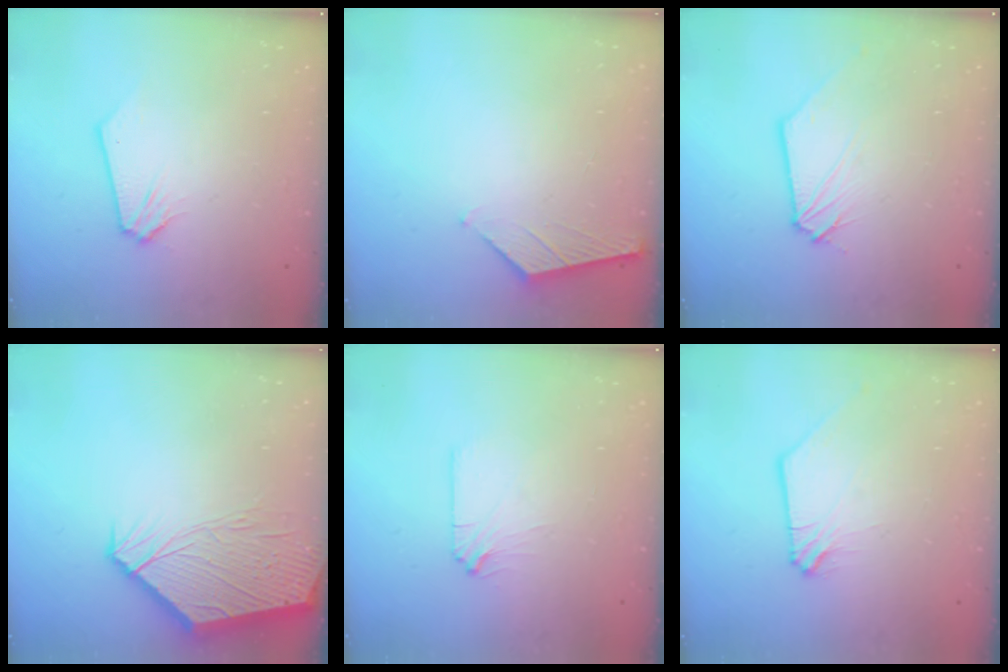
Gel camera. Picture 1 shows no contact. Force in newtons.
{"total": 1.2, "press": 1.1, "slide": 0.2}
{"total": 0.0}
{"total": 13.0, "press": 12.9, "slide": 1.9}
{"total": 2.5, "press": 2.5, "slide": 0.4}
{"total": 0.5, "press": 0.5, "slide": 0.2}